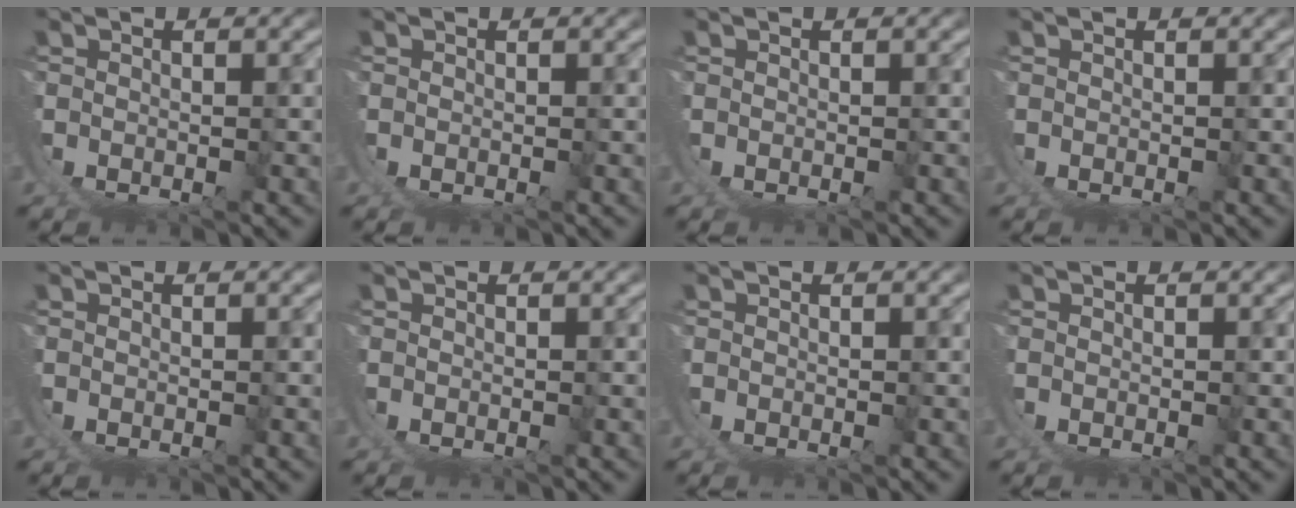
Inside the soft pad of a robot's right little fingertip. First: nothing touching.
{"total": 0.0}
{"total": 0.0}
{"total": 0.0}
{"total": 0.0}
{"total": 0.0}
{"total": 0.0}
{"total": 0.0}